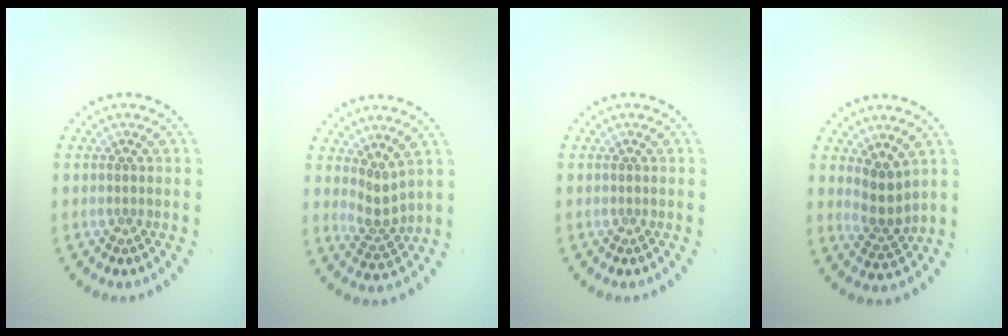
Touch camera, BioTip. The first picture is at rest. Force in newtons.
{"total": 2.1, "press": 1.4, "slide": 1.6}
{"total": 0.0}
{"total": 2.6, "press": 2.0, "slide": 1.6}